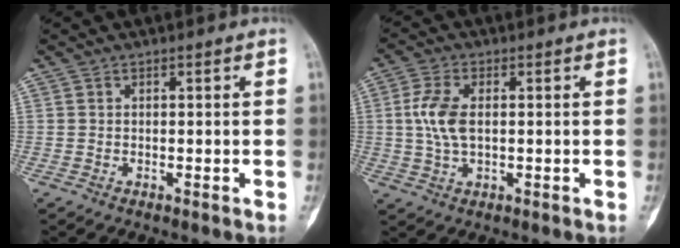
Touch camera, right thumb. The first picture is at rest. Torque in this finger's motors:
{"motor_torque": [1.43, 1.29, 0.75, -0.79, 0.39]}